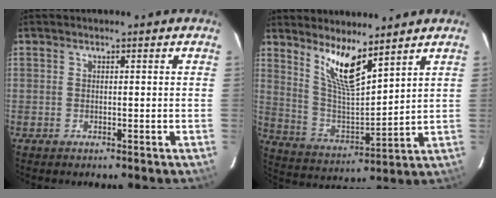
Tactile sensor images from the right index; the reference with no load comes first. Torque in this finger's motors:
{"motor_torque": [0.26, 0.25, 0.32, 0.09]}